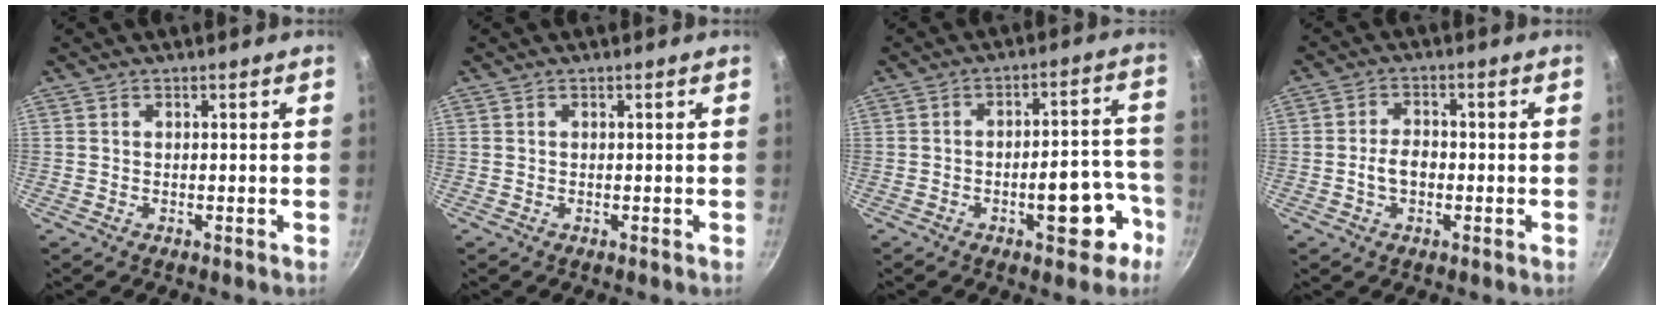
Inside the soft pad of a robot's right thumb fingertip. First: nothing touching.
{"total": 0.0}
{"total": 11.0, "force": [-5.1, 5.0, 8.4], "torque": [-0.068, 0.056, -0.061]}
{"total": 4.5, "force": [-1.0, 3.1, 3.1], "torque": [-0.044, 0.019, -0.019]}